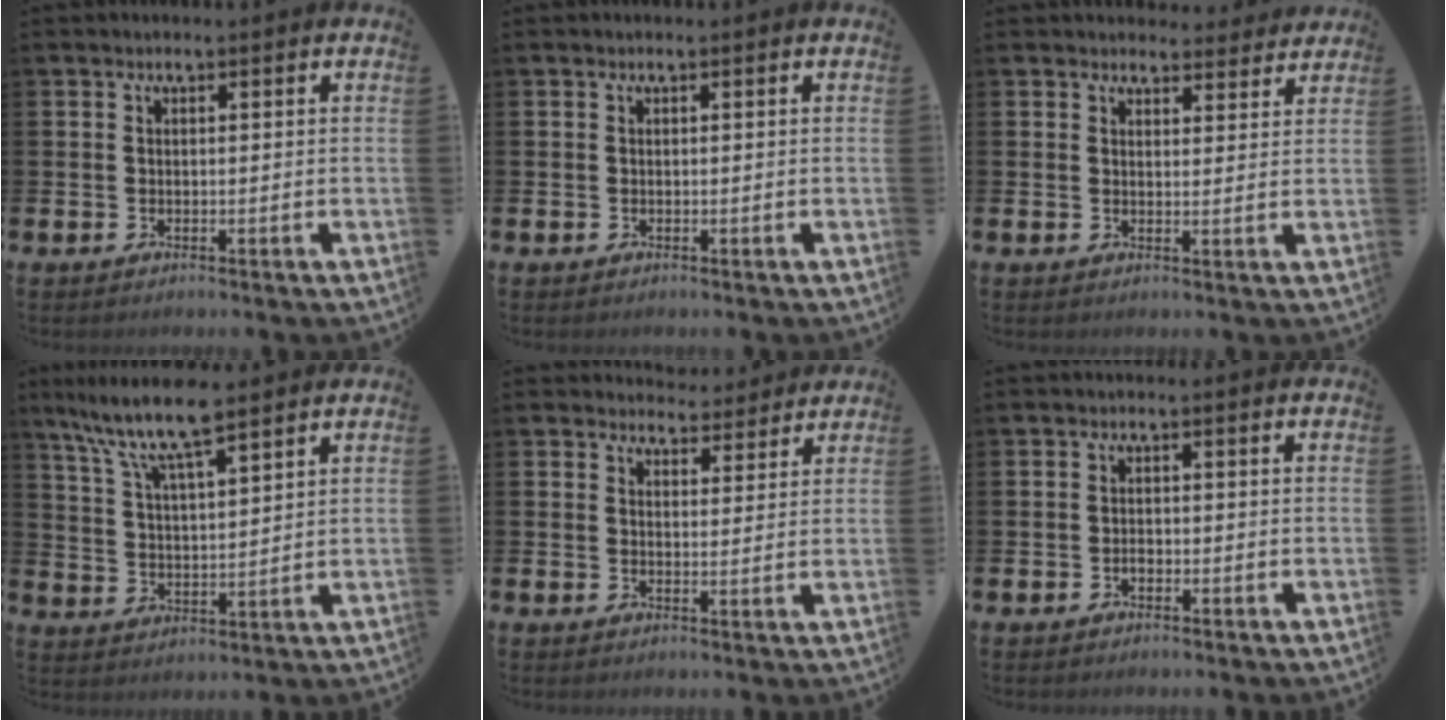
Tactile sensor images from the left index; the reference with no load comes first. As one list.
[{"total": 0.0}, {"total": 3.4, "force": [3.3, 0.9, -0.1], "torque": [0.013, -0.022, 0.056]}, {"total": 8.5, "force": [7.0, 1.6, 4.5], "torque": [-0.107, -0.026, 0.122]}, {"total": 4.0, "force": [3.8, 1.2, -0.2], "torque": [0.001, -0.022, 0.068]}, {"total": 1.1, "force": [-0.5, 0.7, 0.7], "torque": [-0.014, 0.002, -0.011]}]